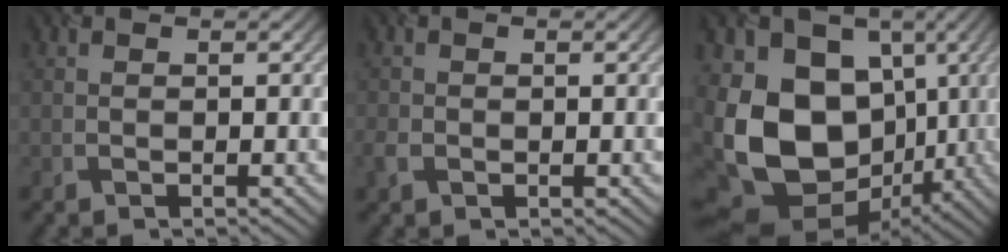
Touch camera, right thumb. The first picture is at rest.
{"total": 1.7, "force": [-0.8, 1.3, 0.7], "torque": [-0.022, -0.005, -0.020]}
{"total": 16.8, "force": [-1.1, 13.0, 10.6], "torque": [-0.228, -0.014, -0.017]}